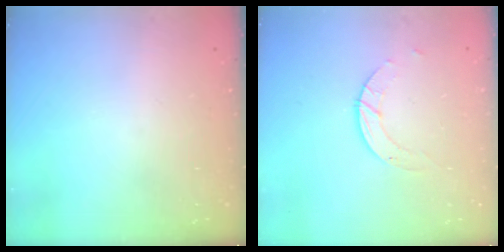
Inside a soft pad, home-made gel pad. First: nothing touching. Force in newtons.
{"total": 3.9, "press": 3.9, "slide": 0.4}